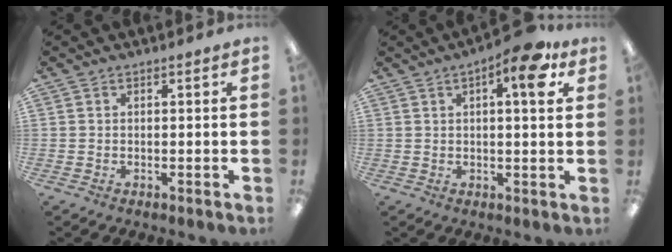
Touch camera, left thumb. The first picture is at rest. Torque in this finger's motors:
{"motor_torque": [0.02, 0.30, -0.05, -0.21, 0.12]}